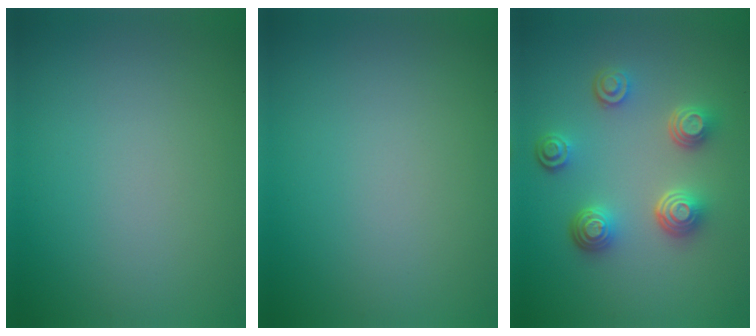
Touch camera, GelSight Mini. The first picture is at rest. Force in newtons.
{"total": 0.0}
{"total": 4.5, "press": 3.5, "slide": 2.8}